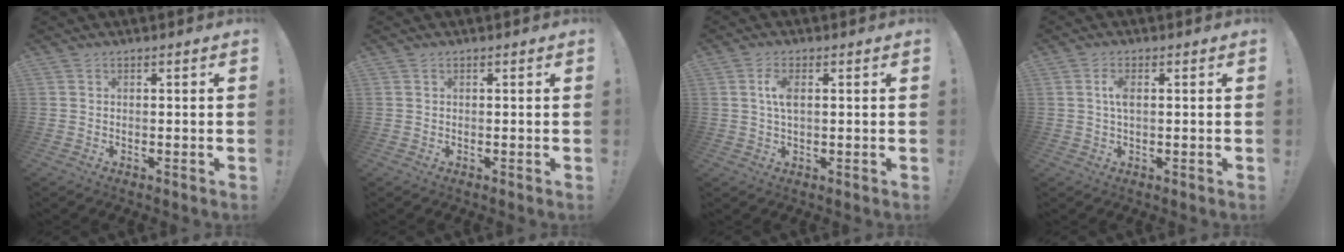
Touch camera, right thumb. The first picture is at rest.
{"total": 0.0}
{"total": 4.5, "force": [0.8, 1.9, 4.0], "torque": [-0.071, -0.003, 0.008]}
{"total": 3.5, "force": [0.4, 1.4, 3.2], "torque": [-0.049, 0.000, 0.002]}